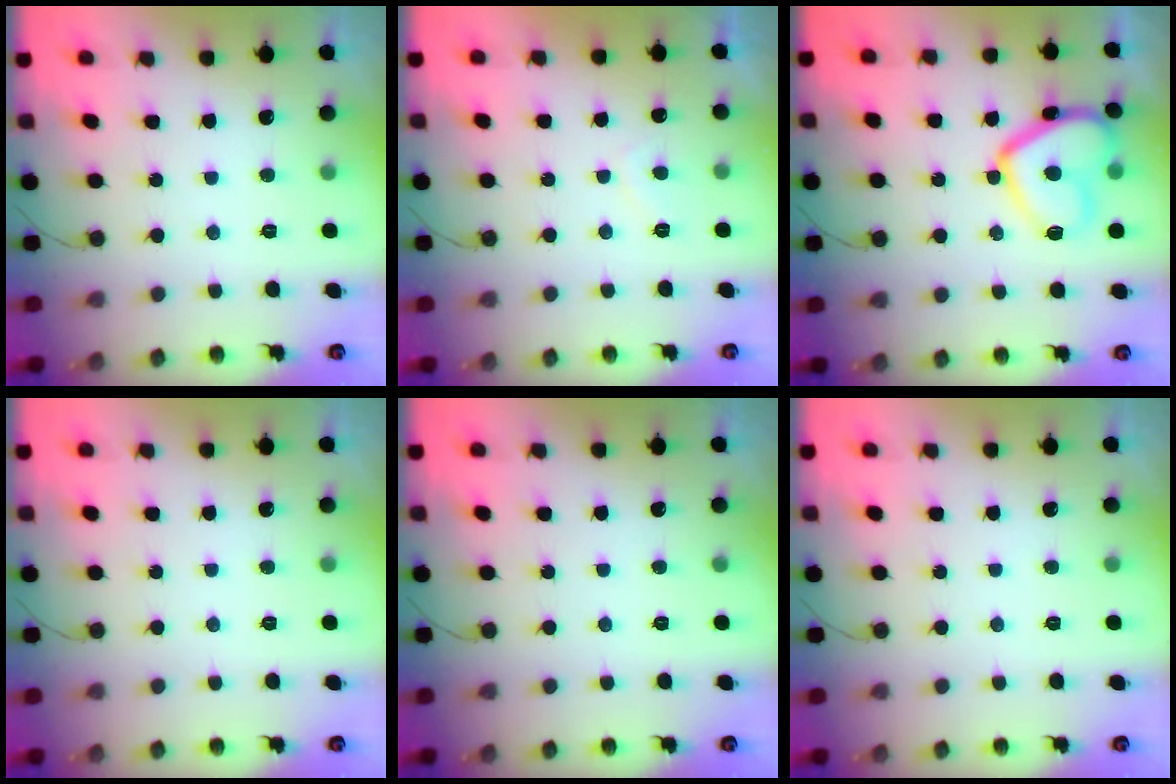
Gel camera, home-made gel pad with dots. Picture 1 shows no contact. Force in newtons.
{"total": 1.5, "press": 1.3, "slide": 0.7}
{"total": 13.2, "press": 13.2, "slide": 1.2}
{"total": 0.0}
{"total": 0.0}
{"total": 0.0}